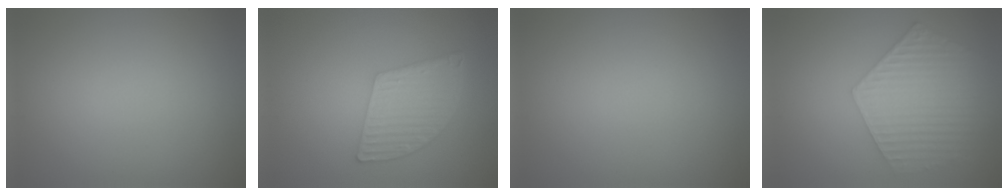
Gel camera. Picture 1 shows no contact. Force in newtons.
{"total": 5.2, "press": 3.8, "slide": 3.6}
{"total": 0.0}
{"total": 5.9, "press": 4.6, "slide": 3.6}